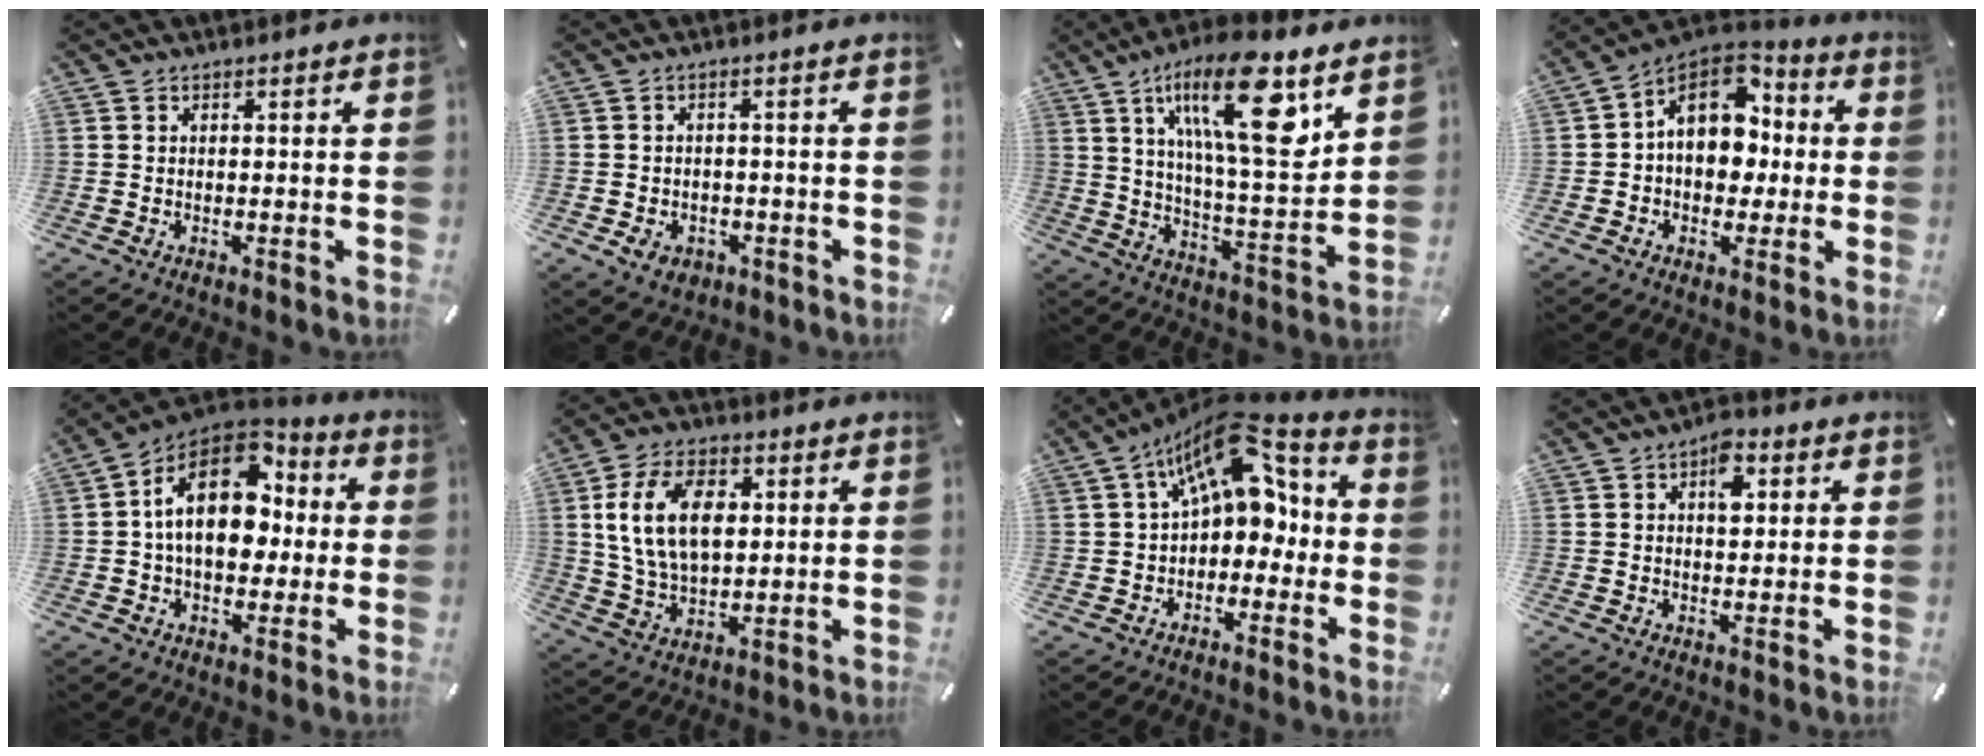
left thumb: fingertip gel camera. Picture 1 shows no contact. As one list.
[{"total": 4.4, "force": [-1.6, 3.6, 2.1], "torque": [-0.031, 0.003, -0.029]}, {"total": 21.4, "force": [11.4, 6.3, 16.9], "torque": [-0.283, -0.053, 0.175]}, {"total": 13.3, "force": [2.5, 10.1, 8.3], "torque": [-0.145, -0.007, 0.046]}, {"total": 18.1, "force": [3.3, 12.0, 13.1], "torque": [-0.241, -0.009, 0.054]}, {"total": 14.1, "force": [3.2, 9.7, 9.7], "torque": [-0.196, 0.010, 0.057]}, {"total": 15.9, "force": [7.2, 8.9, 11.0], "torque": [-0.168, -0.033, 0.127]}, {"total": 6.1, "force": [1.9, 3.7, 4.5], "torque": [-0.044, -0.008, 0.022]}]